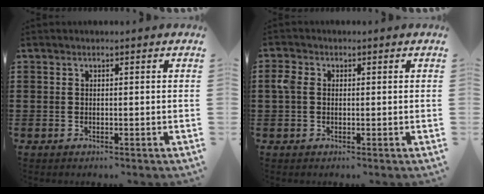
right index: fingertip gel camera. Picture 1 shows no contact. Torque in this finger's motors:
{"motor_torque": [0.53, -0.32, 0.14, 0.07]}